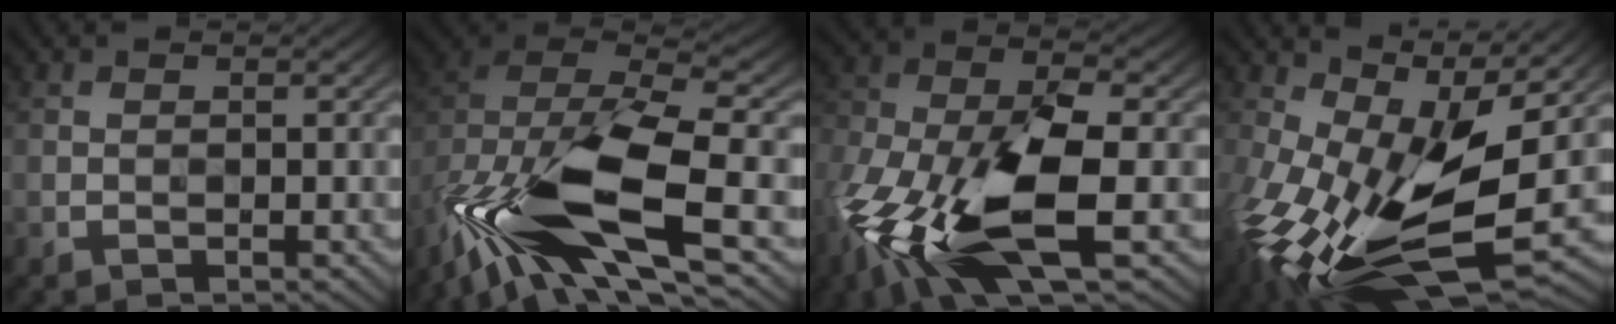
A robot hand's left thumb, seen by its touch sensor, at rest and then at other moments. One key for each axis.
{"total": 16.6, "fx": -7.0, "fy": 7.7, "fz": 12.9, "tx": -0.275, "ty": -0.034, "tz": -0.121}
{"total": 15.8, "fx": -6.8, "fy": 6.2, "fz": 12.8, "tx": -0.286, "ty": -0.025, "tz": -0.134}
{"total": 16.3, "fx": -3.4, "fy": 7.1, "fz": 14.3, "tx": -0.301, "ty": -0.024, "tz": -0.064}